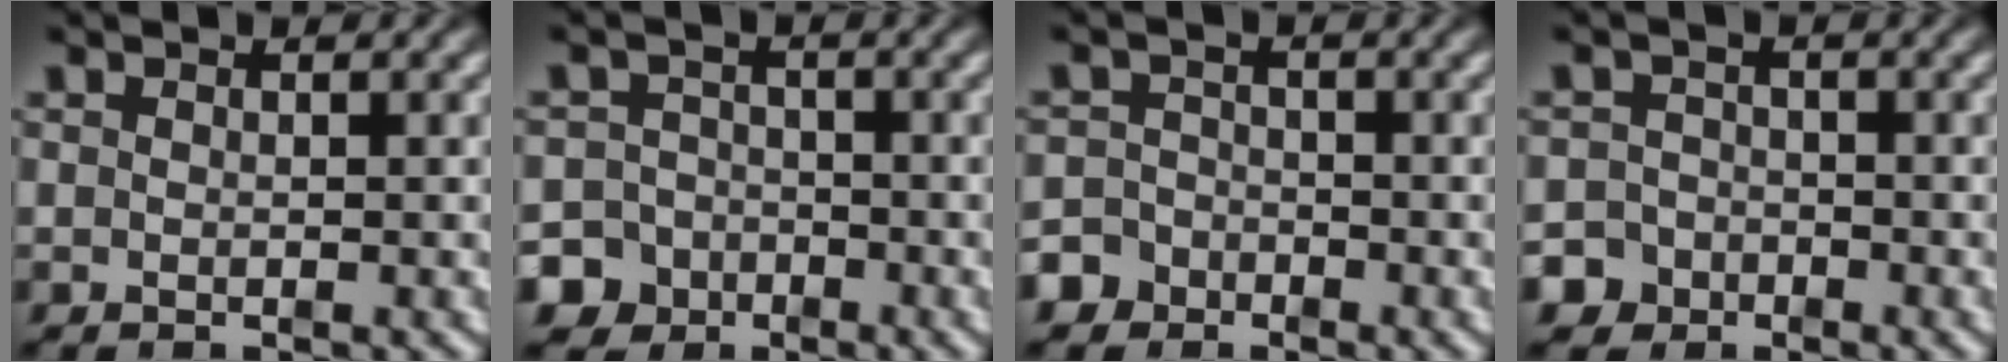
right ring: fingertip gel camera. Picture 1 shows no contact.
{"total": 8.2, "force": [-4.4, 6.7, 1.5], "torque": [-0.029, -0.034, -0.075]}
{"total": 3.6, "force": [-2.6, 2.5, 0.3], "torque": [-0.006, -0.015, -0.045]}
{"total": 5.2, "force": [-3.1, 4.1, 0.7], "torque": [-0.016, -0.024, -0.052]}